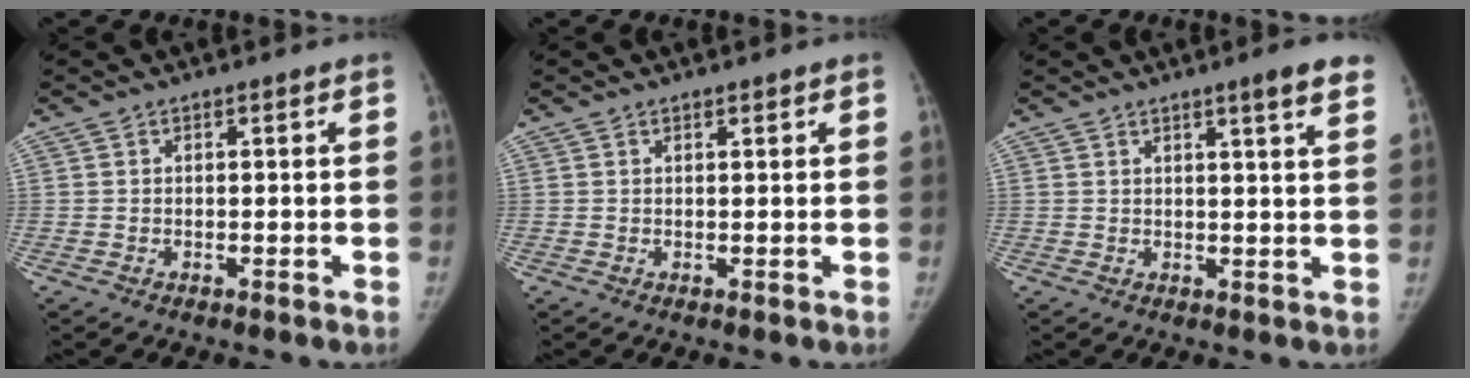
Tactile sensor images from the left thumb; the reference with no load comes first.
{"total": 0.6, "force": [0.5, 0.2, 0.2], "torque": [-0.005, -0.003, 0.009]}
{"total": 5.8, "force": [3.8, 0.2, 4.3], "torque": [-0.052, -0.016, 0.047]}